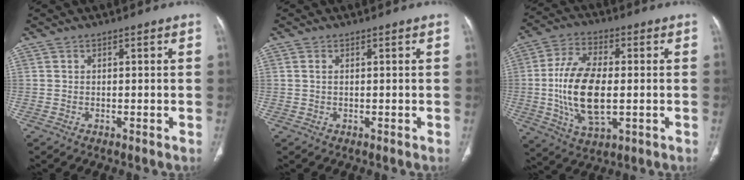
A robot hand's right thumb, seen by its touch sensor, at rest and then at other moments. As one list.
[{"total": 0.8, "force": [0.2, 0.4, 0.7], "torque": [-0.018, 0.005, 0.006]}, {"total": 15.7, "force": [-1.0, 7.8, 13.6], "torque": [-0.260, 0.002, -0.014]}]